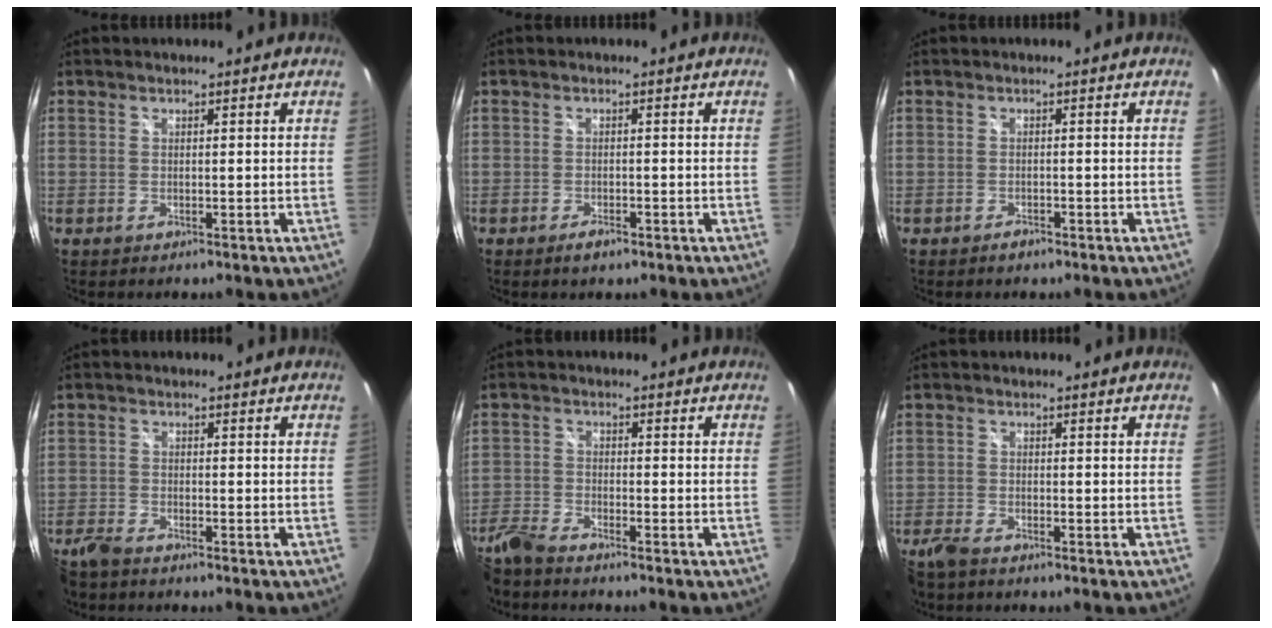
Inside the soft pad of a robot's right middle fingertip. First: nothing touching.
{"total": 2.3, "force": [-1.6, 0.9, 1.3], "torque": [-0.027, -0.006, -0.029]}
{"total": 1.5, "force": [-1.2, 0.7, 0.5], "torque": [-0.010, -0.003, -0.021]}
{"total": 5.0, "force": [-4.4, 1.3, 1.9], "torque": [-0.057, -0.018, -0.088]}
{"total": 7.9, "force": [-7.1, 1.5, 3.3], "torque": [-0.089, -0.018, -0.145]}
{"total": 4.0, "force": [-3.5, 1.0, 1.7], "torque": [-0.052, -0.013, -0.069]}